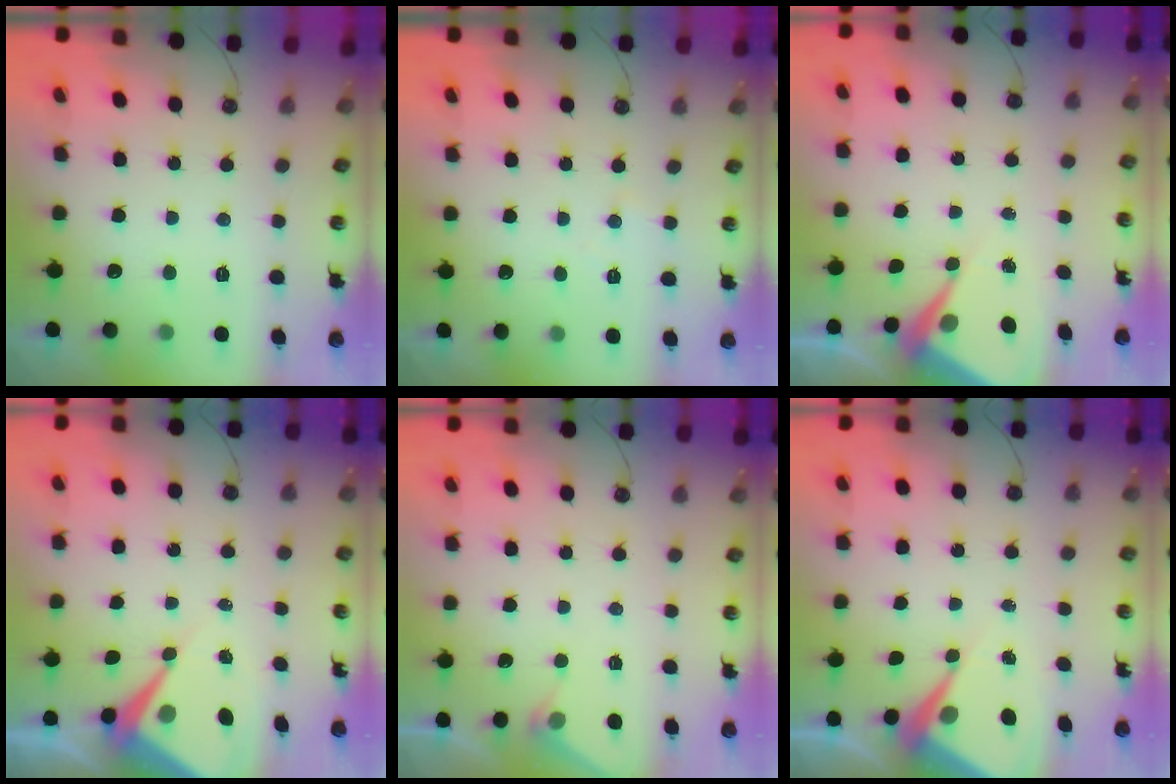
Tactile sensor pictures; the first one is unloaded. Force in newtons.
{"total": 4.1, "press": 4.0, "slide": 0.7}
{"total": 6.0, "press": 6.0, "slide": 0.3}
{"total": 8.5, "press": 8.5, "slide": 0.8}
{"total": 3.0, "press": 2.9, "slide": 0.4}
{"total": 6.5, "press": 6.5, "slide": 0.3}